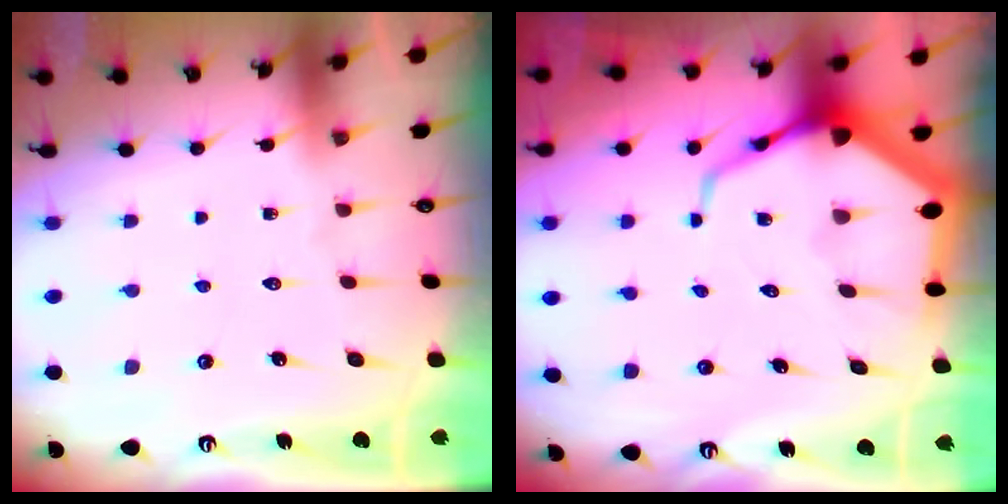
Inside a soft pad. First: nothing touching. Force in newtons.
{"total": 10.3, "press": 10.3, "slide": 1.1}